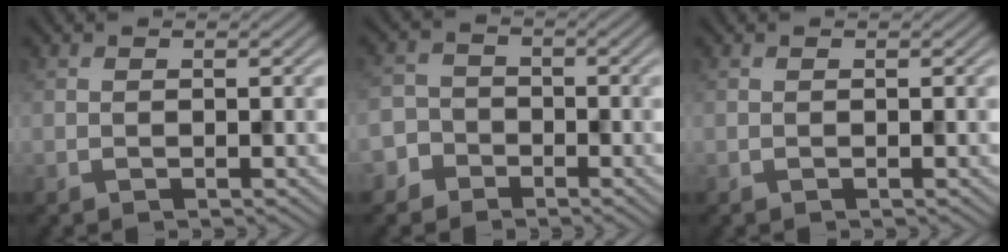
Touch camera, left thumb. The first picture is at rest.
{"total": 3.6, "force": [-2.2, 2.8, 0.6], "torque": [-0.001, 0.002, -0.057]}
{"total": 0.0}